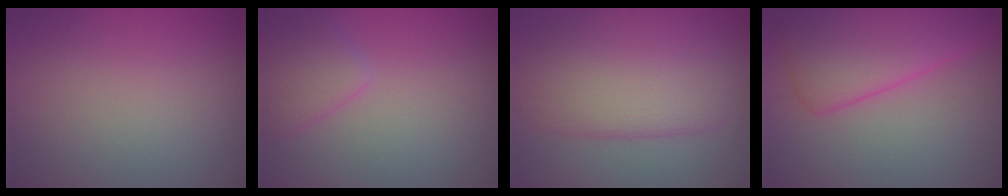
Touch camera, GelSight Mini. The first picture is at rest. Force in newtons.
{"total": 2.5, "press": 2.5, "slide": 0.2}
{"total": 7.0, "press": 7.0, "slide": 0.3}
{"total": 7.5, "press": 7.5, "slide": 0.3}